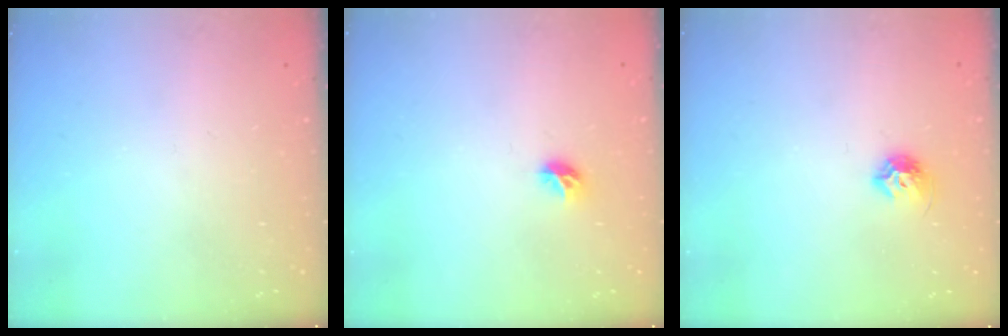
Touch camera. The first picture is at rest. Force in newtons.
{"total": 5.4, "press": 5.4, "slide": 0.5}
{"total": 7.0, "press": 7.0, "slide": 0.8}